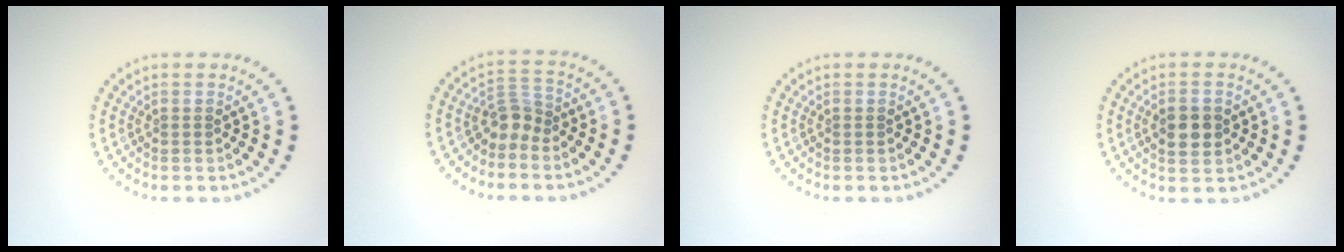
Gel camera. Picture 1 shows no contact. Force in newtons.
{"total": 2.2, "press": 1.6, "slide": 1.5}
{"total": 0.0}
{"total": 2.8, "press": 2.8, "slide": 0.2}